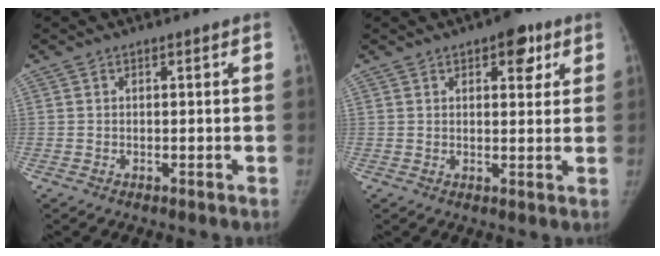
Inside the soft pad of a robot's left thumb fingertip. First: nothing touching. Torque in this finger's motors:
{"motor_torque": [0.80, 0.60, 0.78, -0.54, 0.17]}